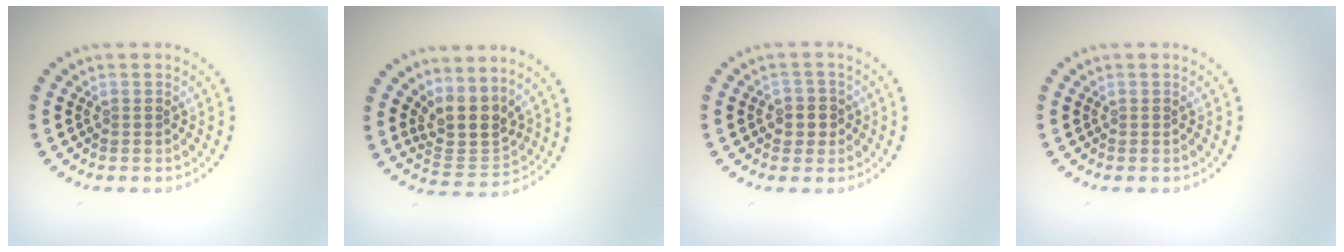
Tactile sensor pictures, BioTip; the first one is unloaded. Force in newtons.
{"total": 3.8, "press": 2.9, "slide": 2.4}
{"total": 2.0, "press": 1.8, "slide": 0.9}
{"total": 0.0}